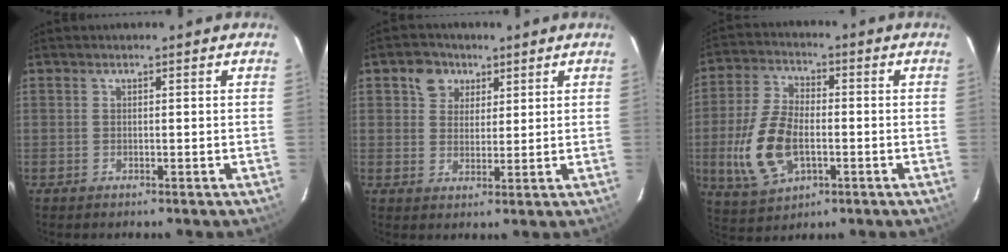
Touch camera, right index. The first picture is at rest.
{"total": 5.3, "force": [2.6, 4.3, 1.4], "torque": [-0.016, 0.015, 0.046]}
{"total": 13.0, "force": [-2.8, 7.2, 10.4], "torque": [-0.232, 0.001, -0.045]}